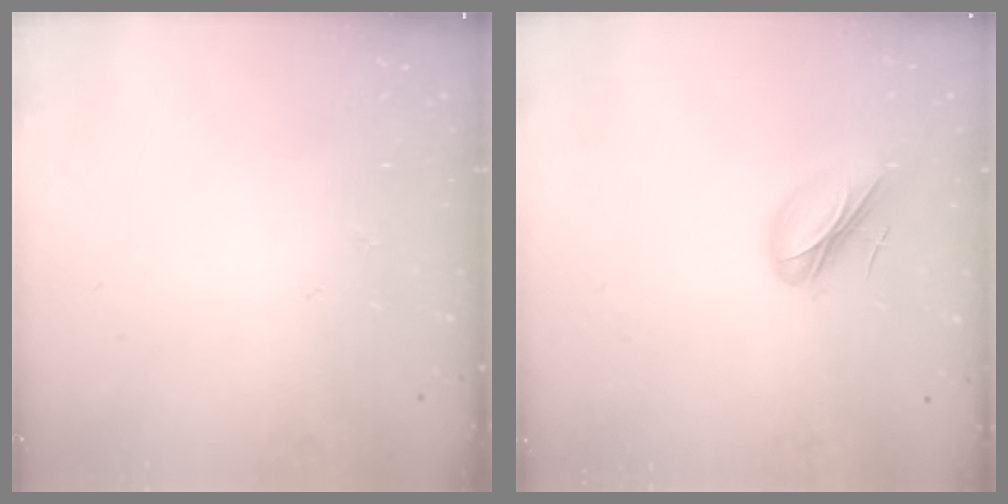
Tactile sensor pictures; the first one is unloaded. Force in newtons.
{"total": 8.5, "press": 8.2, "slide": 2.1}